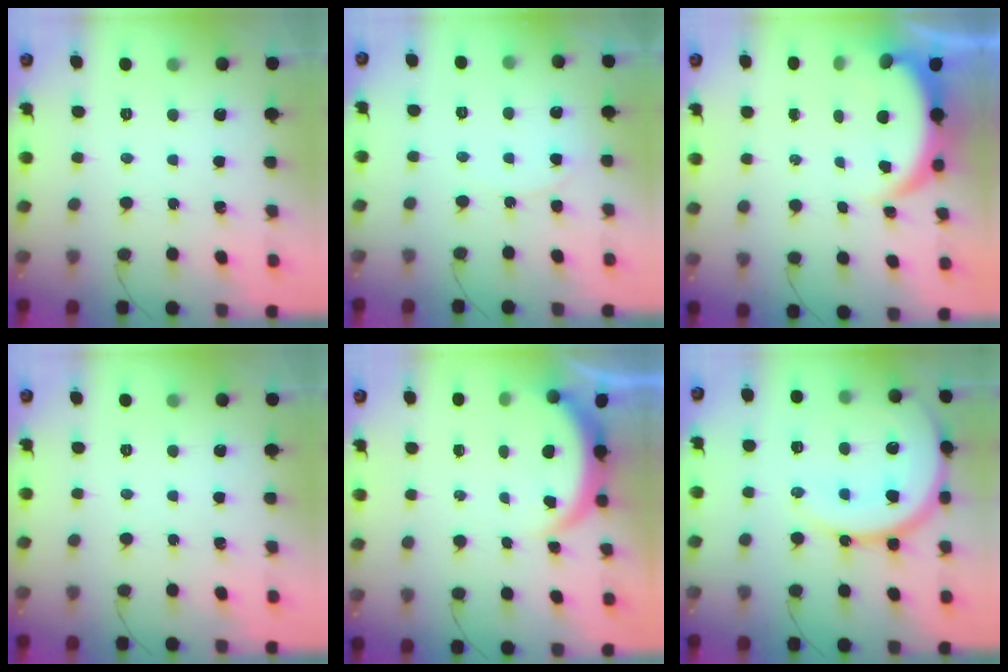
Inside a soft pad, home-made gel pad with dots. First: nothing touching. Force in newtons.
{"total": 3.9, "press": 3.9, "slide": 0.5}
{"total": 4.7, "press": 4.7, "slide": 0.3}
{"total": 0.0}
{"total": 3.8, "press": 3.8, "slide": 0.3}
{"total": 16.9, "press": 16.8, "slide": 1.8}